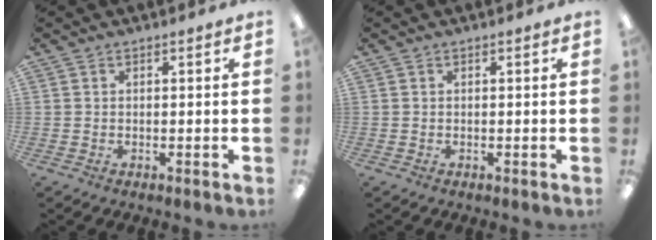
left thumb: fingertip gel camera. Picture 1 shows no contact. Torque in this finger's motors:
{"motor_torque": [0.00, 0.00, 0.00, 0.00, 0.00]}